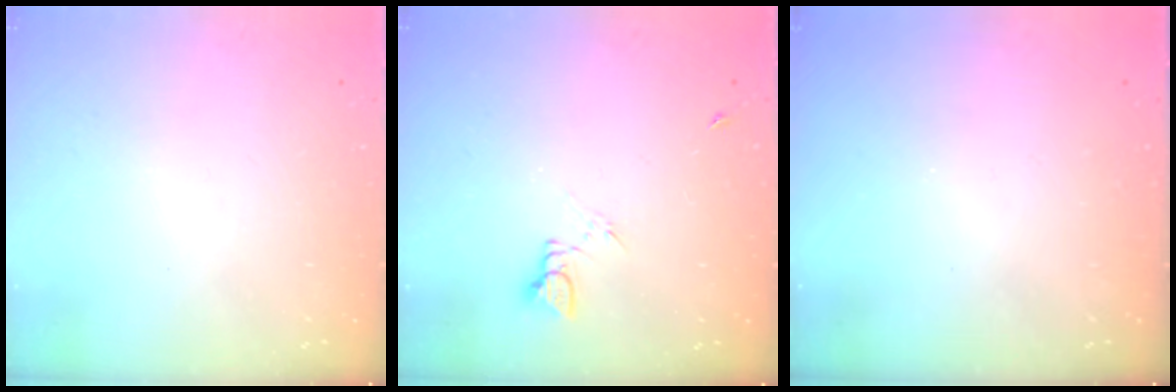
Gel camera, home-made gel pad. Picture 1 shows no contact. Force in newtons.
{"total": 4.2, "press": 4.2, "slide": 0.4}
{"total": 0.0}